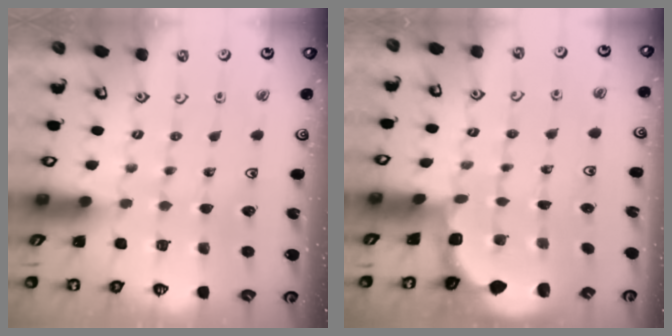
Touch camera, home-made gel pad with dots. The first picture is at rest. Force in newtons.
{"total": 1.8, "press": 1.6, "slide": 0.7}